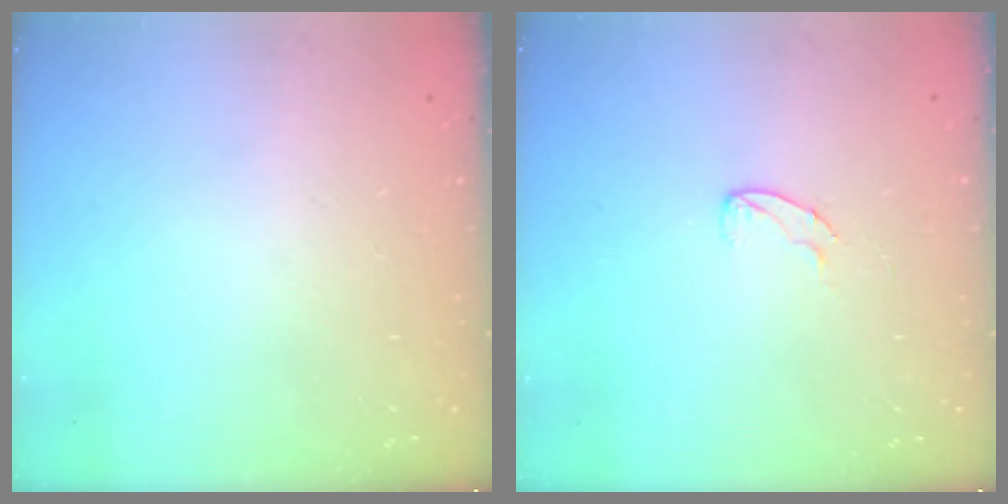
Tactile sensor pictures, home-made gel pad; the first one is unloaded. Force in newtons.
{"total": 5.0, "press": 5.0, "slide": 0.5}